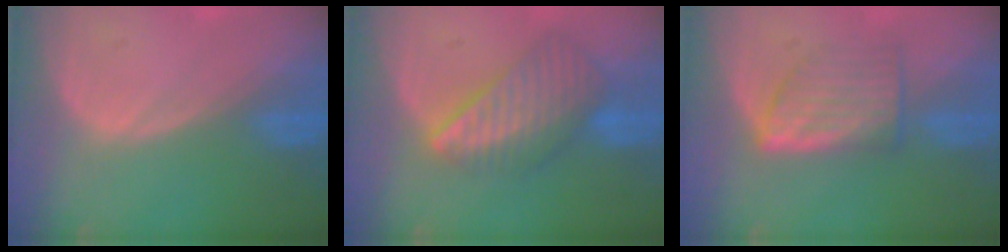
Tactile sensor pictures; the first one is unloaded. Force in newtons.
{"total": 8.3, "press": 7.5, "slide": 3.6}
{"total": 6.2, "press": 6.0, "slide": 1.8}